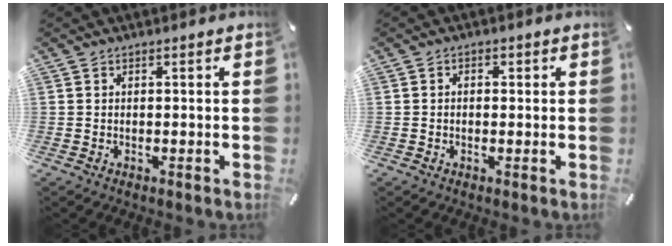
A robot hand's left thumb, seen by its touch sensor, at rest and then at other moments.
{"total": 1.7, "force": [-0.2, 1.4, 0.9], "torque": [-0.010, 0.004, -0.007]}